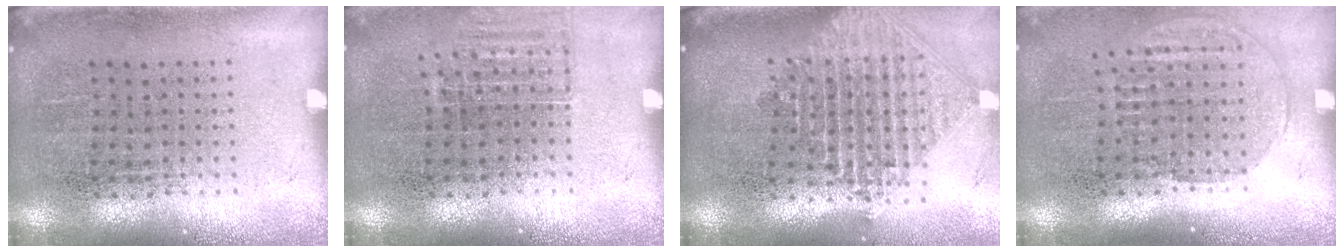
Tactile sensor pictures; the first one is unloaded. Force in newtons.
{"total": 0.9, "press": 0.9, "slide": 0.1}
{"total": 2.4, "press": 1.9, "slide": 1.5}
{"total": 1.4, "press": 1.2, "slide": 0.7}